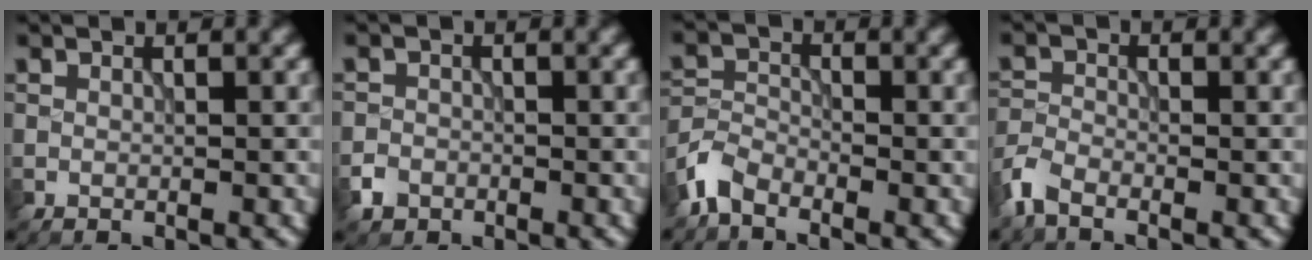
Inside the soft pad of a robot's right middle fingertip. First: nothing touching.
{"total": 1.6, "force": [-1.0, 1.2, 0.4], "torque": [0.001, 0.001, -0.021]}
{"total": 2.8, "force": [-2.3, 1.2, 1.1], "torque": [-0.024, 0.004, -0.058]}
{"total": 2.6, "force": [-2.0, 1.0, 1.3], "torque": [-0.032, -0.003, -0.056]}